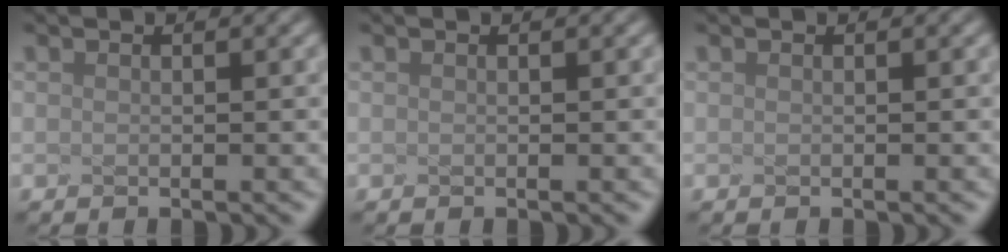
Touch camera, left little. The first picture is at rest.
{"total": 0.0}
{"total": 0.0}